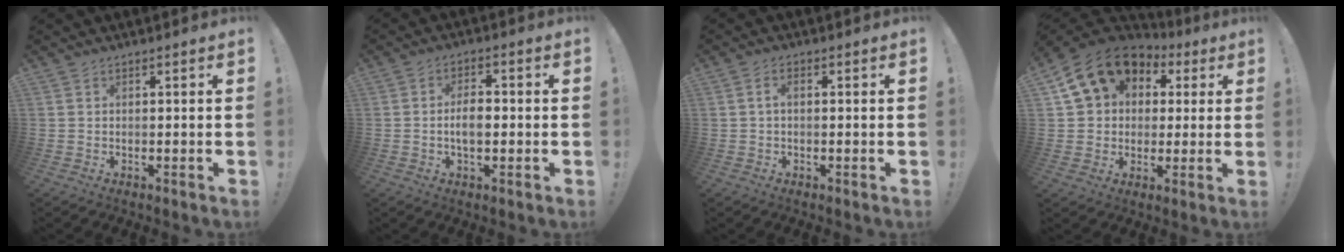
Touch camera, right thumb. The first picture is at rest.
{"total": 5.6, "force": [-0.9, 2.9, 4.8], "torque": [-0.078, 0.007, -0.021]}
{"total": 2.2, "force": [-0.1, 1.0, 2.0], "torque": [-0.045, 0.010, 0.000]}
{"total": 15.0, "force": [6.6, 11.7, 6.8], "torque": [-0.108, -0.024, 0.132]}